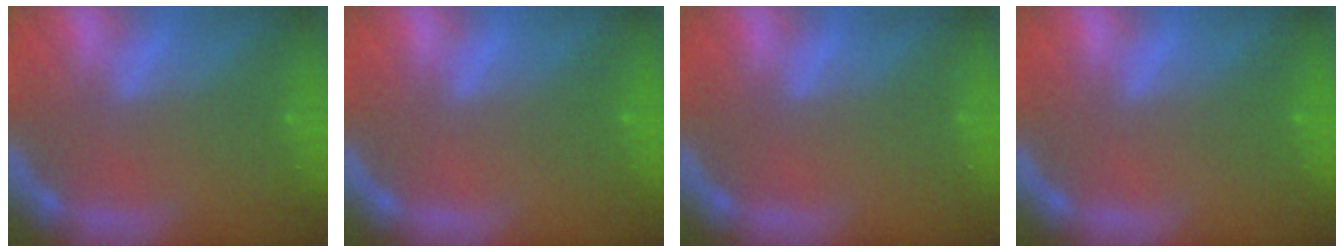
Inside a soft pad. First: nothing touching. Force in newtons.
{"total": 1.0}
{"total": 0.0}
{"total": 1.0}